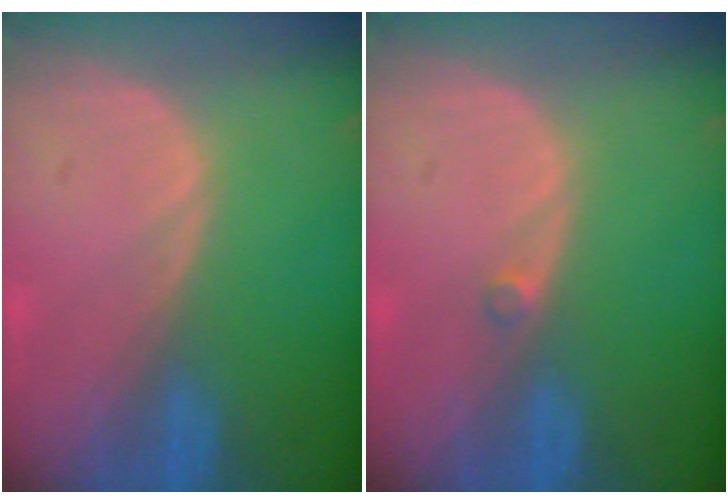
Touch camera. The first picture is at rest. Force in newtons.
{"total": 1.0, "press": 0.8, "slide": 0.5}